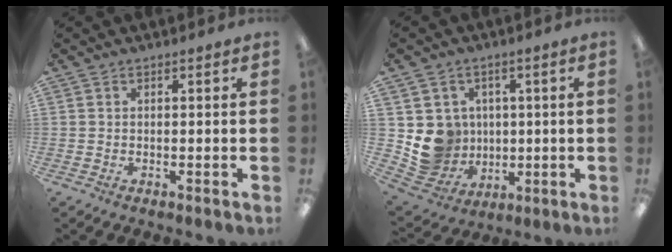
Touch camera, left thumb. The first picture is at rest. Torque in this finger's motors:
{"motor_torque": [-0.04, 0.15, 0.49, -0.48, 0.04]}